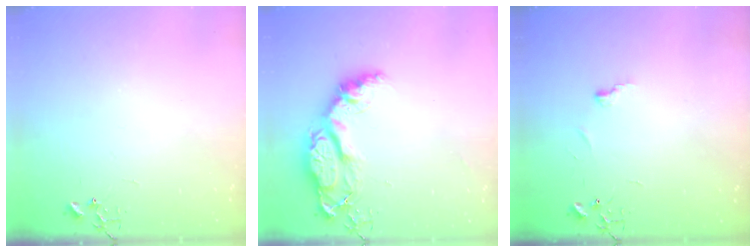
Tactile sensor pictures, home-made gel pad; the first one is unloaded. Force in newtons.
{"total": 15.4, "press": 15.3, "slide": 1.2}
{"total": 3.4, "press": 3.4, "slide": 0.4}